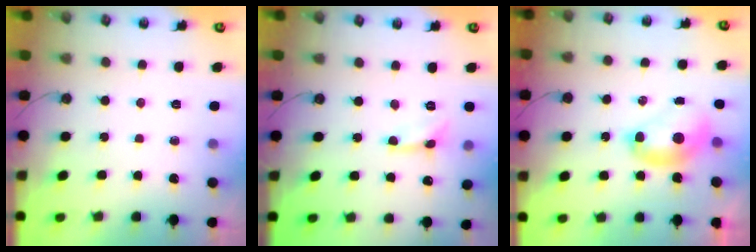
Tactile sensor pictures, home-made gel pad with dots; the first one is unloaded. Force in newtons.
{"total": 0.0}
{"total": 2.6, "press": 2.6, "slide": 0.1}